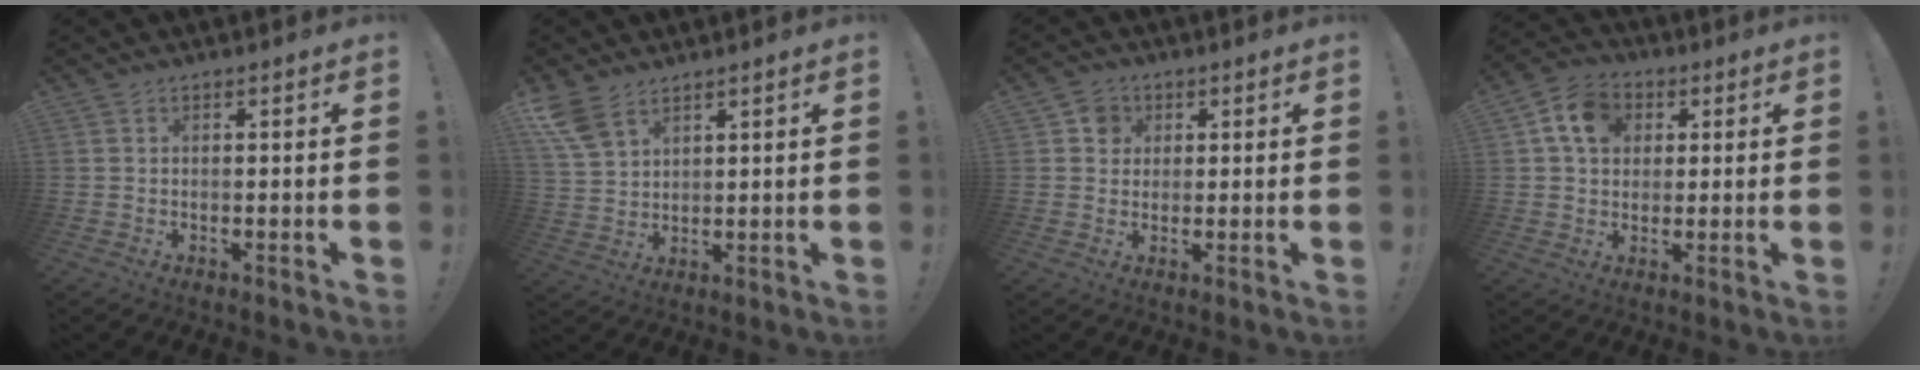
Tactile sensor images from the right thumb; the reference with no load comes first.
{"total": 8.0, "force": [5.4, 4.3, 4.0], "torque": [-0.084, -0.023, 0.108]}
{"total": 5.0, "force": [1.4, 4.6, 1.6], "torque": [-0.023, 0.008, 0.027]}
{"total": 10.8, "force": [3.4, 8.3, 5.9], "torque": [-0.100, 0.009, 0.069]}